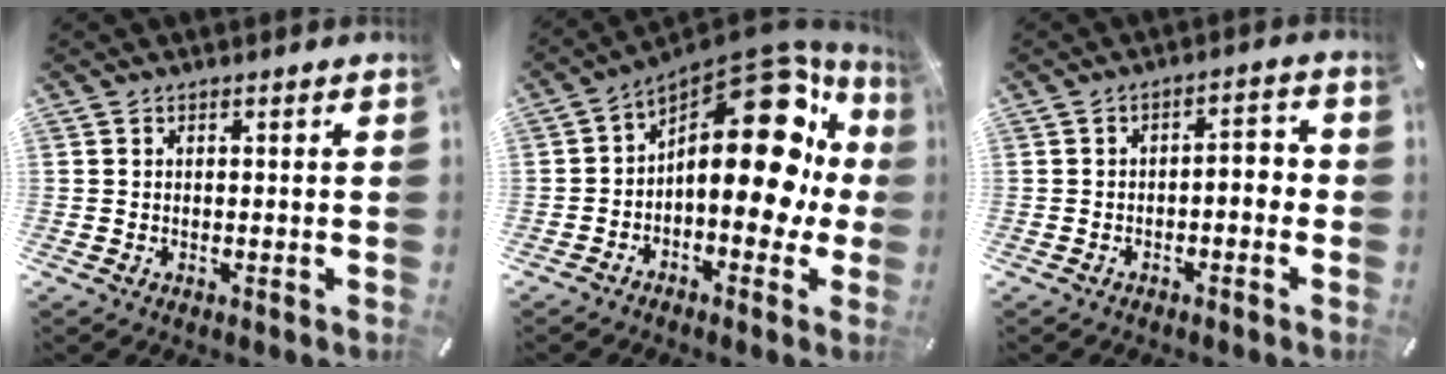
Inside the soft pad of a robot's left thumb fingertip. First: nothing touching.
{"total": 21.8, "force": [5.6, 11.0, 18.0], "torque": [-0.264, -0.056, 0.092]}
{"total": 3.8, "force": [-2.3, 1.7, 2.5], "torque": [-0.043, 0.018, -0.047]}